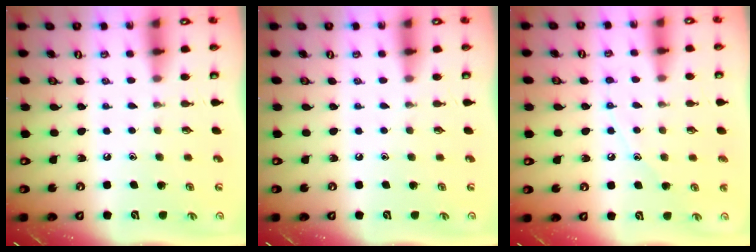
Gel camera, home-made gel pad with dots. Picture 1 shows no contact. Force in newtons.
{"total": 0.0}
{"total": 7.6, "press": 7.6, "slide": 0.6}